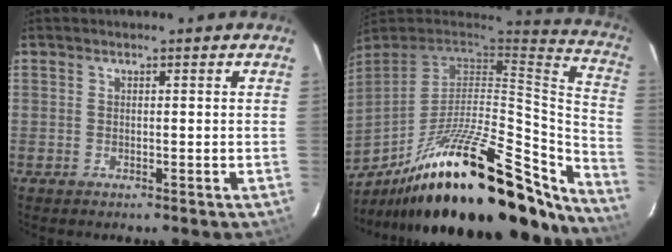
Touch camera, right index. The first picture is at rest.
{"total": 36.2, "force": [-26.2, 10.3, 22.8], "torque": [-0.326, -0.015, -0.396]}